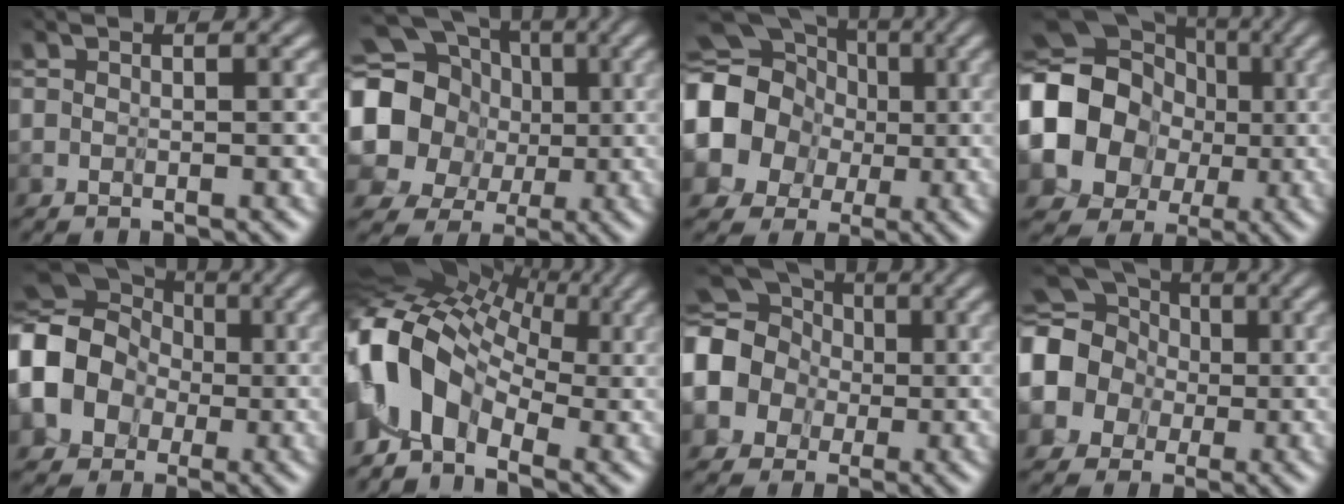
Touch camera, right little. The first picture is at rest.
{"total": 16.3, "force": [2.8, 15.0, 5.9], "torque": [-0.188, 0.015, 0.006]}
{"total": 13.1, "force": [0.2, 12.0, 5.2], "torque": [-0.161, 0.004, -0.031]}
{"total": 12.0, "force": [-0.2, 10.7, 5.4], "torque": [-0.129, -0.015, -0.025]}
{"total": 9.9, "force": [-0.7, 8.4, 5.3], "torque": [-0.117, -0.020, -0.046]}
{"total": 8.6, "force": [-0.3, 6.3, 5.8], "torque": [-0.135, -0.006, -0.012]}
{"total": 9.0, "force": [0.2, 8.0, 4.0], "torque": [-0.128, -0.002, -0.025]}
{"total": 10.2, "force": [0.4, 9.2, 4.3], "torque": [-0.141, 0.004, -0.024]}